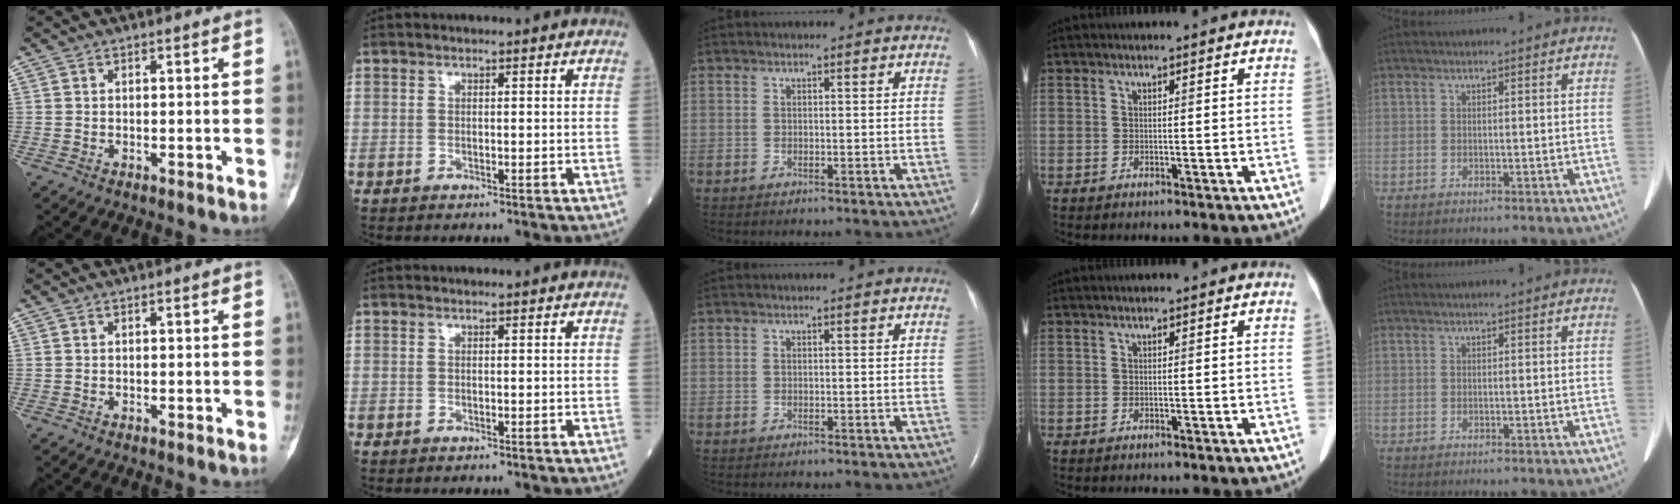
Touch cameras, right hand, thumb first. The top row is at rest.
{}